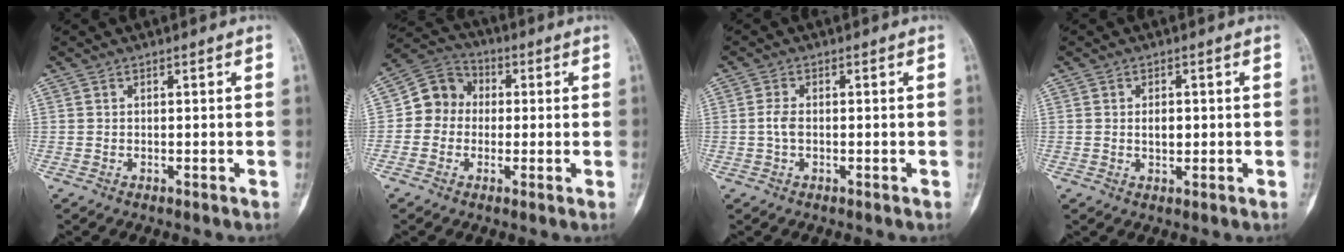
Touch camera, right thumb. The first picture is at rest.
{"total": 8.3, "force": [-0.1, 7.4, 3.7], "torque": [-0.037, 0.026, -0.018]}
{"total": 2.3, "force": [-0.2, 1.2, 1.9], "torque": [-0.042, 0.003, -0.009]}
{"total": 2.5, "force": [0.1, 1.6, 1.9], "torque": [-0.021, 0.000, 0.005]}